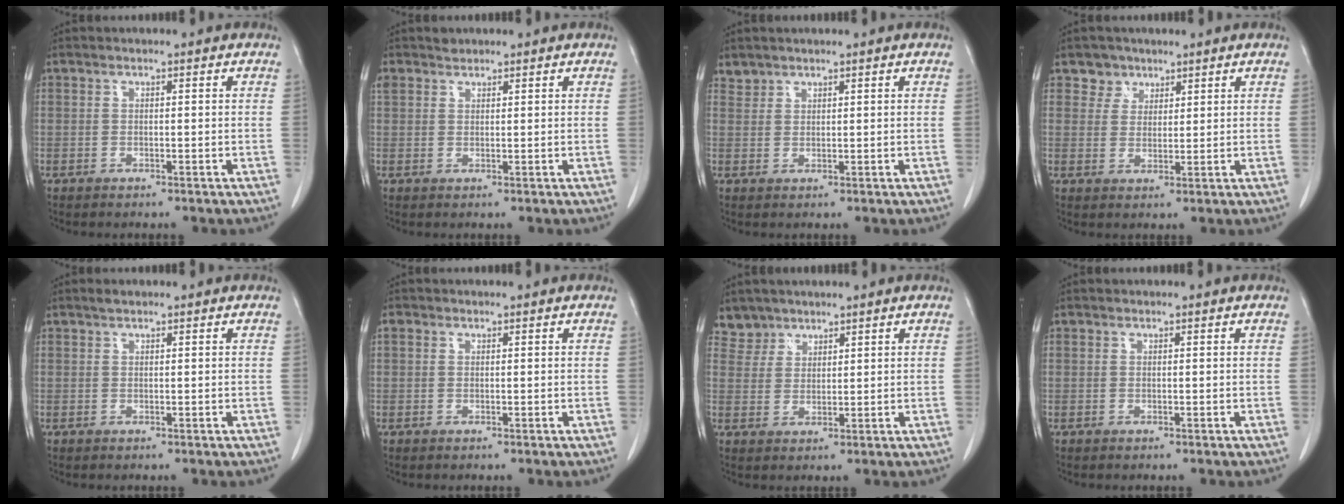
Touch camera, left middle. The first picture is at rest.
{"total": 2.0, "force": [1.7, 1.2, 0.1], "torque": [-0.007, 0.013, 0.031]}
{"total": 1.5, "force": [1.3, 0.6, -0.3], "torque": [0.009, 0.005, 0.025]}
{"total": 3.2, "force": [2.2, 2.3, -0.2], "torque": [0.008, 0.004, 0.033]}
{"total": 0.9, "force": [0.7, 0.2, 0.4], "torque": [-0.012, 0.006, 0.014]}
{"total": 0.6, "force": [0.3, 0.5, 0.2], "torque": [0.000, 0.006, 0.004]}
{"total": 3.4, "force": [2.8, 1.8, -0.7], "torque": [0.021, 0.004, 0.053]}
{"total": 0.0}